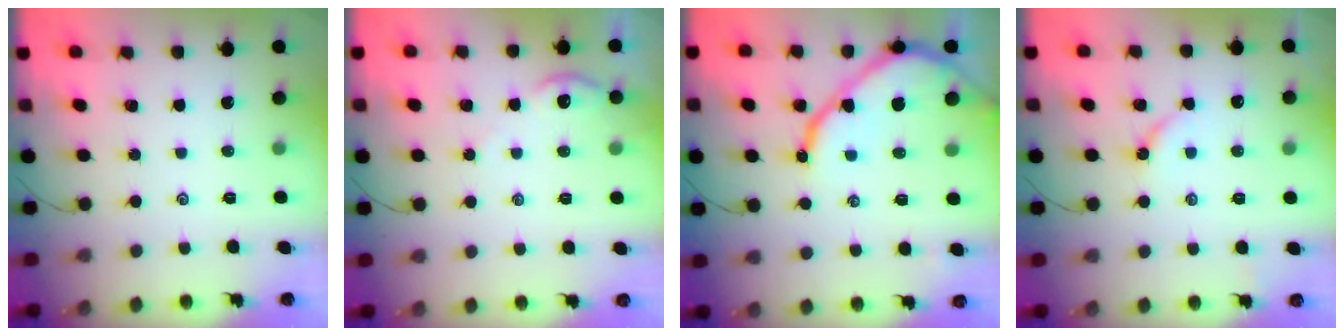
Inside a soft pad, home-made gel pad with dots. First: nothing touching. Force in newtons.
{"total": 2.2, "press": 2.2, "slide": 0.4}
{"total": 10.4, "press": 10.4, "slide": 1.2}
{"total": 5.6, "press": 5.5, "slide": 0.8}